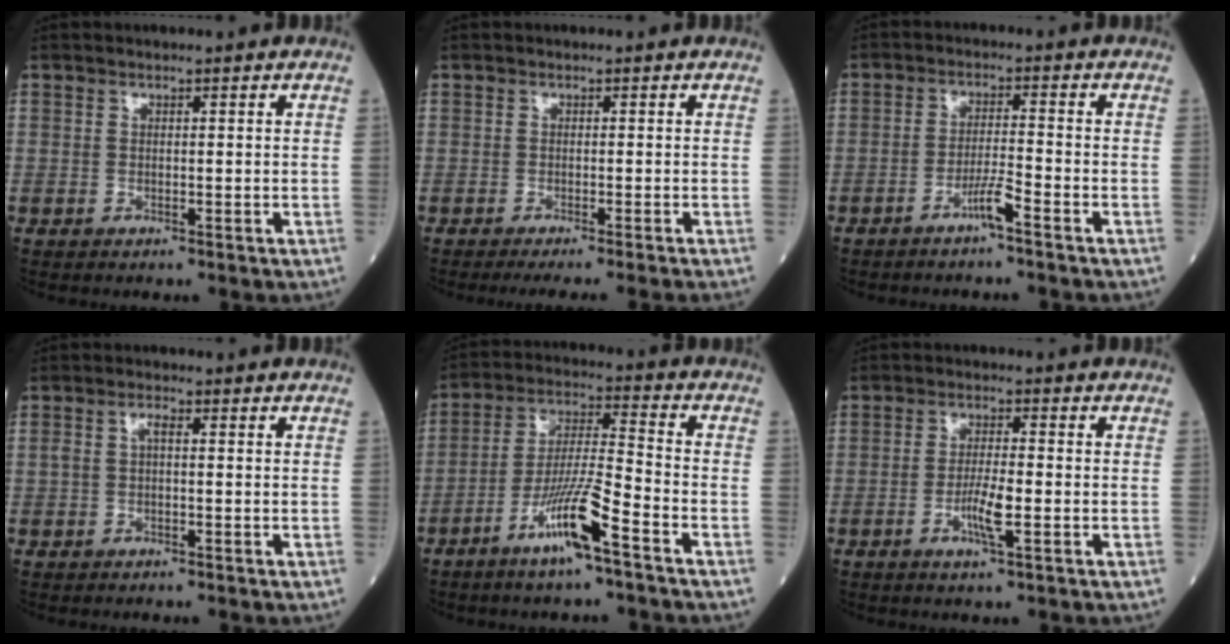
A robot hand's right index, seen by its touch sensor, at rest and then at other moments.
{"total": 5.2, "force": [-4.6, -0.7, 2.2], "torque": [-0.014, -0.012, -0.067]}
{"total": 3.5, "force": [-2.4, -0.4, 2.6], "torque": [-0.050, -0.002, -0.049]}
{"total": 1.7, "force": [0.0, 0.7, 1.6], "torque": [-0.034, 0.010, 0.001]}
{"total": 10.7, "force": [-6.0, 0.2, 8.8], "torque": [-0.172, -0.009, -0.117]}
{"total": 4.7, "force": [-1.6, 0.4, 4.4], "torque": [-0.085, -0.005, -0.031]}